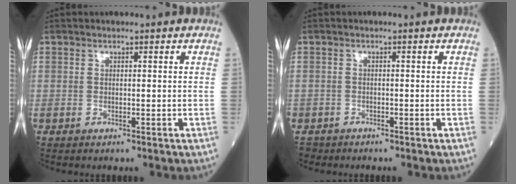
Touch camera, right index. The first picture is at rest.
{"total": 1.6, "force": [-1.3, 0.9, -0.3], "torque": [0.000, 0.000, -0.027]}